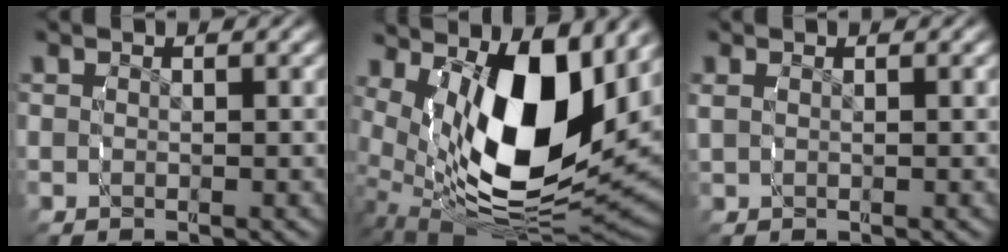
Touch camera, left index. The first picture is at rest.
{"total": 14.5, "force": [0.8, 7.9, 12.1], "torque": [-0.213, -0.033, 0.030]}
{"total": 0.6, "force": [0.4, 0.1, 0.4], "torque": [-0.010, 0.000, 0.012]}